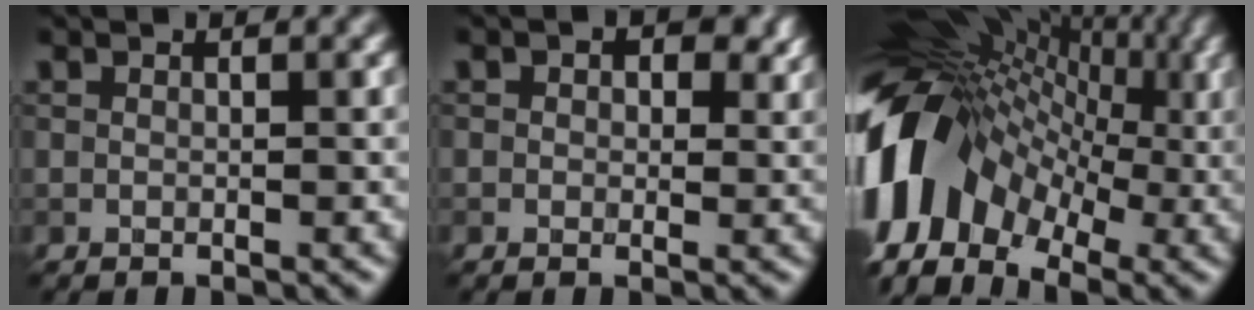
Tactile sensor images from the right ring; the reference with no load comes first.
{"total": 4.3, "force": [1.7, 3.2, 2.3], "torque": [-0.026, 0.005, 0.001]}
{"total": 16.4, "force": [-1.8, 11.0, 12.1], "torque": [-0.229, 0.016, -0.029]}